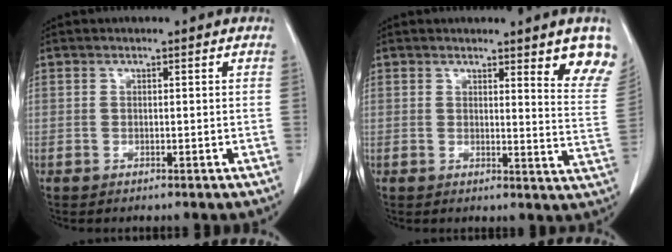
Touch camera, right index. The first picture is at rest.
{"total": 8.3, "force": [6.3, 0.4, 5.4], "torque": [-0.047, -0.033, 0.048]}